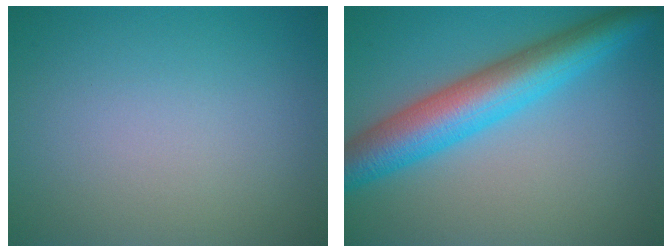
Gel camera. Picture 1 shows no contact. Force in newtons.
{"total": 7.7, "press": 7.7, "slide": 0.2}